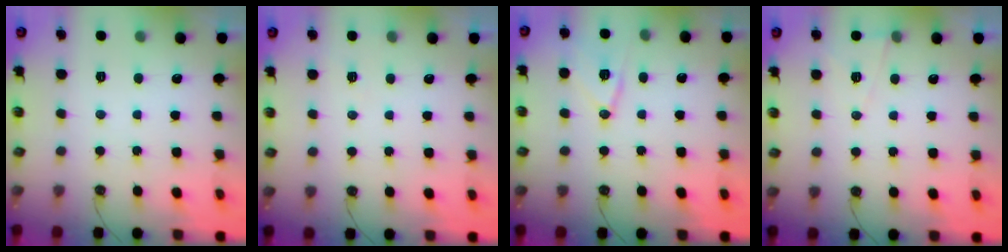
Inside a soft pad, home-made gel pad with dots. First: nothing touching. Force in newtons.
{"total": 5.0, "press": 2.7, "slide": 4.1}
{"total": 10.6, "press": 10.5, "slide": 1.4}
{"total": 6.7, "press": 5.1, "slide": 4.3}